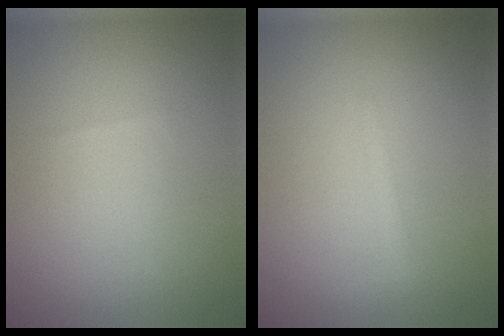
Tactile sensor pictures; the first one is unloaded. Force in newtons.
{"total": 0.9, "press": 0.9, "slide": 0.1}